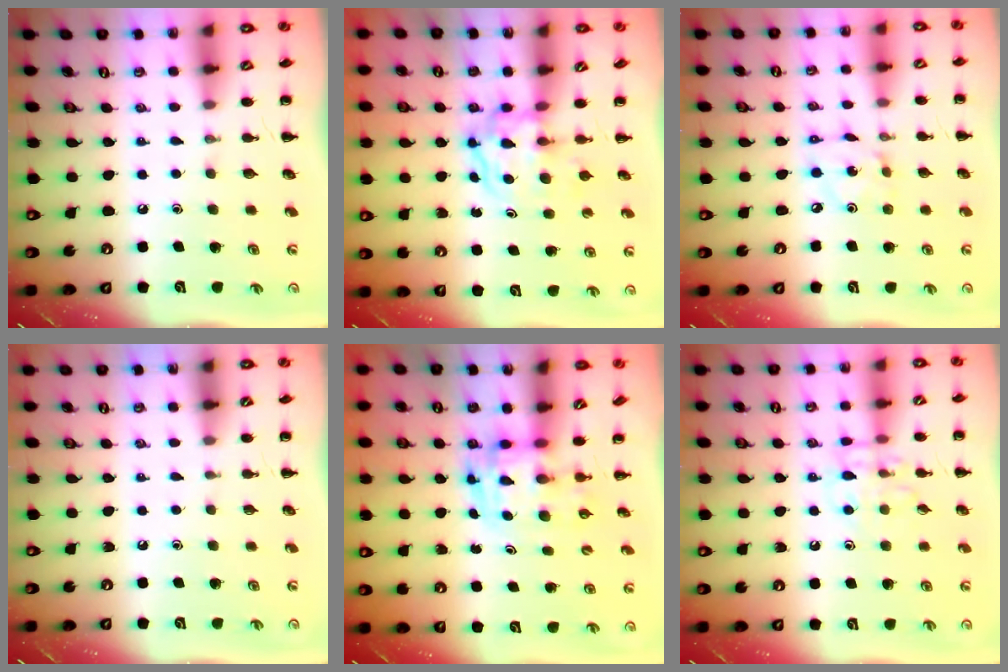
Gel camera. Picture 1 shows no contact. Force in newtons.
{"total": 3.9, "press": 3.9, "slide": 0.5}
{"total": 2.6, "press": 2.6, "slide": 0.5}
{"total": 0.6, "press": 0.6, "slide": 0.2}
{"total": 3.6, "press": 3.5, "slide": 0.6}
{"total": 9.5, "press": 9.4, "slide": 0.8}